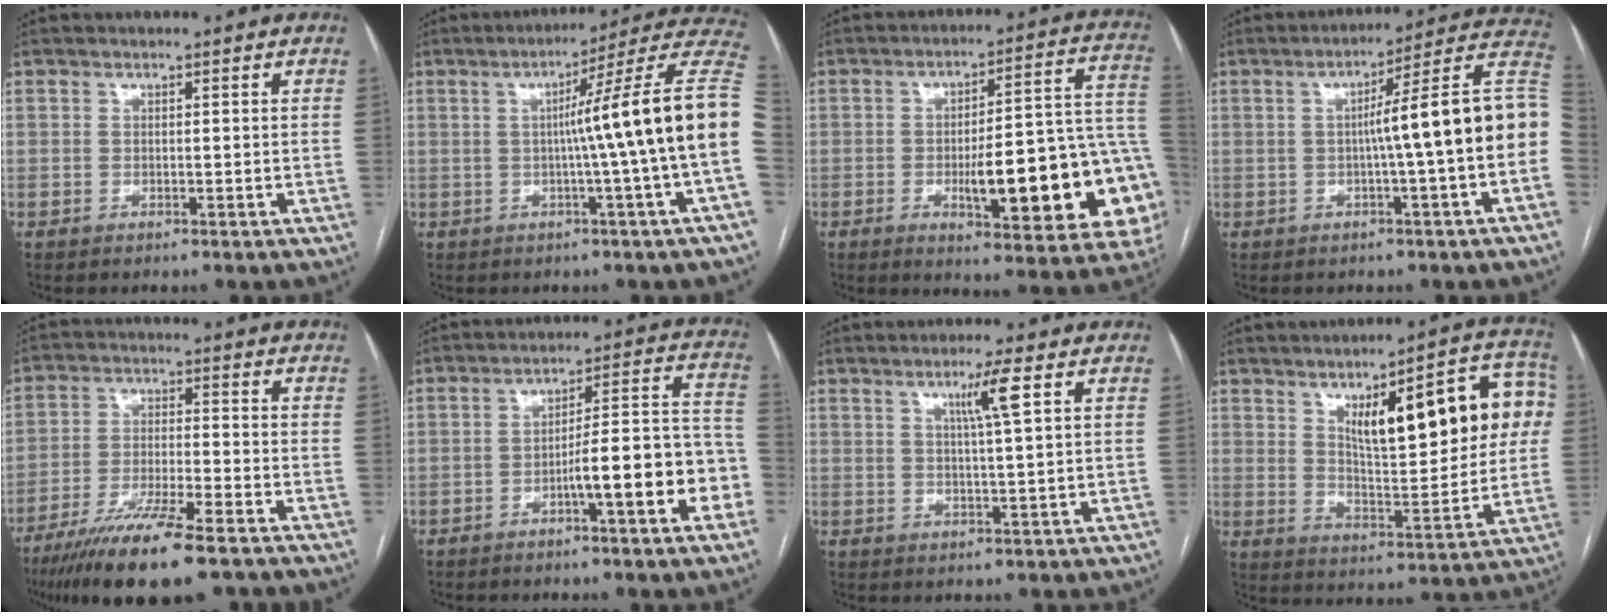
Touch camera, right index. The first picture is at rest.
{"total": 17.0, "force": [-0.3, -2.8, 16.8], "torque": [-0.202, 0.018, -0.015]}
{"total": 23.7, "force": [-5.6, 4.9, 22.5], "torque": [-0.217, 0.024, -0.060]}
{"total": 14.9, "force": [-0.8, -1.2, 14.8], "torque": [-0.195, 0.035, -0.020]}
{"total": 13.8, "force": [-9.8, 1.6, 9.6], "torque": [-0.177, -0.033, -0.169]}
{"total": 12.8, "force": [-4.8, 1.6, 11.8], "torque": [-0.149, 0.034, -0.064]}
{"total": 4.5, "force": [2.0, -0.8, 4.0], "torque": [-0.072, -0.004, 0.035]}
{"total": 19.4, "force": [5.6, 5.4, 17.8], "torque": [-0.238, 0.024, 0.083]}